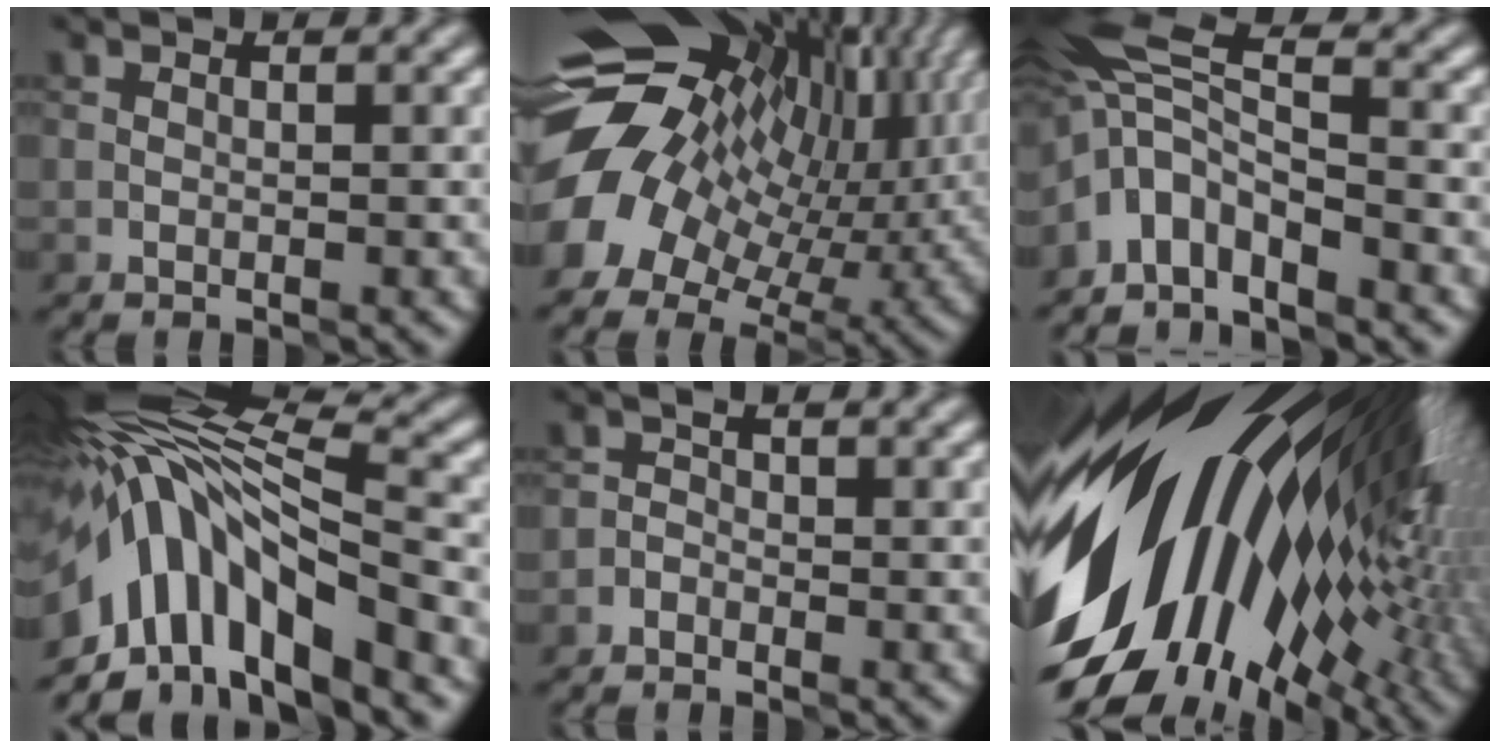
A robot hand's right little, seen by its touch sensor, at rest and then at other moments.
{"total": 16.7, "force": [2.8, 11.4, 11.9], "torque": [-0.220, -0.006, 0.082]}
{"total": 5.7, "force": [-3.4, 2.4, 4.0], "torque": [-0.072, 0.012, -0.078]}
{"total": 11.0, "force": [-4.2, 4.3, 9.2], "torque": [-0.146, 0.025, -0.072]}
{"total": 0.8, "force": [-0.7, 0.4, 0.0], "torque": [0.004, 0.008, -0.015]}
{"total": 18.8, "force": [-0.1, 10.8, 15.4], "torque": [-0.272, -0.030, -0.006]}